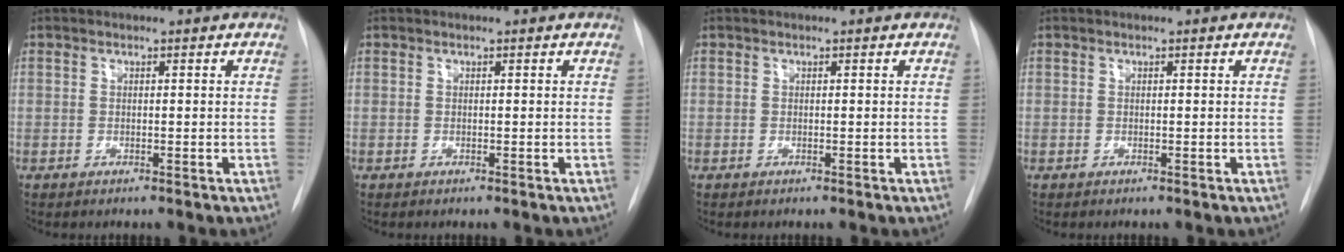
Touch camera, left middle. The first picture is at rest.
{"total": 0.0}
{"total": 0.0}
{"total": 0.0}